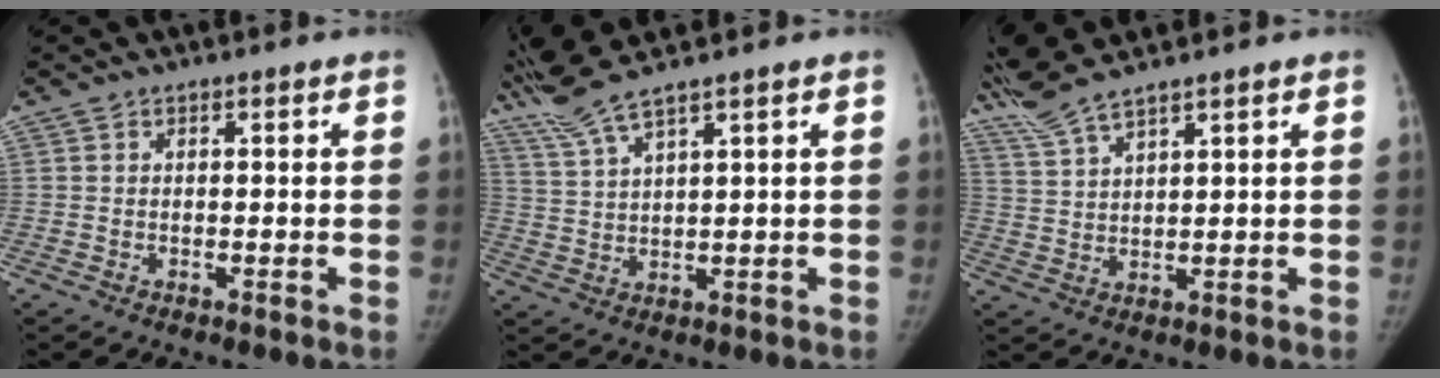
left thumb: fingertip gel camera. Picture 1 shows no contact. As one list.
[{"total": 7.6, "force": [6.5, -0.7, 3.9], "torque": [-0.093, -0.015, 0.140]}, {"total": 7.5, "force": [6.7, -0.4, 3.3], "torque": [-0.081, -0.012, 0.143]}]